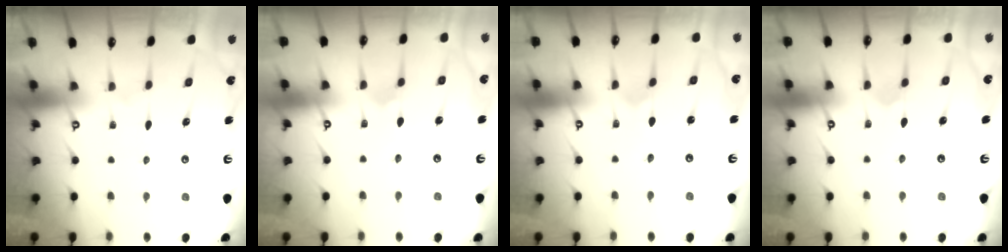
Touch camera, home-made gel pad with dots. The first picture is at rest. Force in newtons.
{"total": 3.8, "press": 3.8, "slide": 0.5}
{"total": 0.6, "press": 0.6, "slide": 0.0}
{"total": 3.8, "press": 3.8, "slide": 0.3}